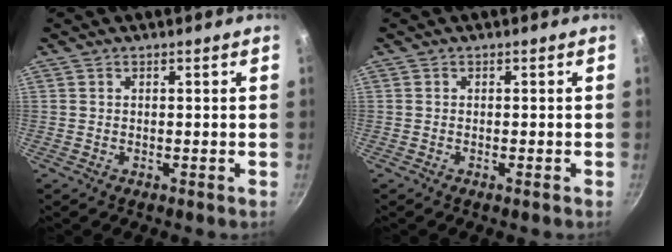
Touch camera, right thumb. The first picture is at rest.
{"total": 0.7, "force": [-0.5, -0.1, 0.5], "torque": [-0.015, 0.002, -0.009]}